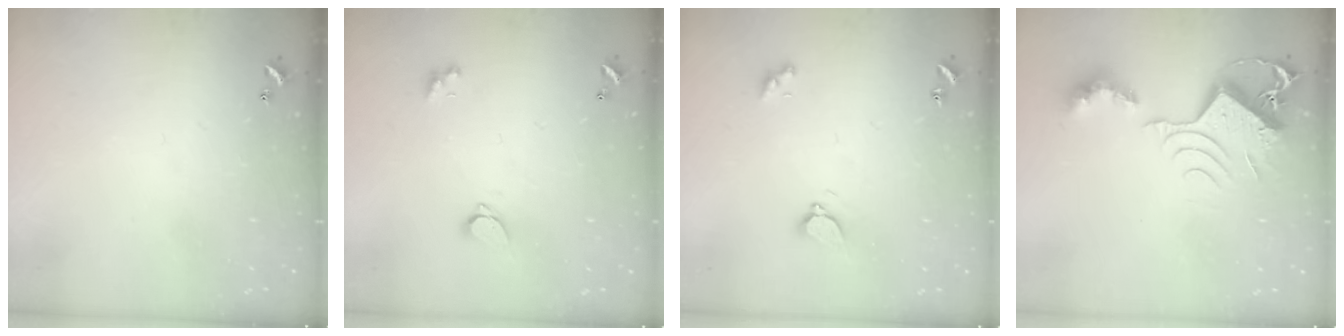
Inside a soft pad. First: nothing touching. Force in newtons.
{"total": 2.2, "press": 2.0, "slide": 0.9}
{"total": 3.0, "press": 3.0, "slide": 0.5}
{"total": 11.6, "press": 11.6, "slide": 1.2}